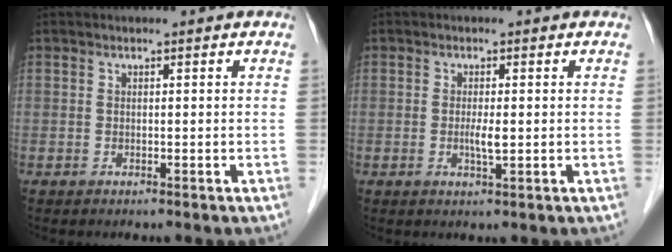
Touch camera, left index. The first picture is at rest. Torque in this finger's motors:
{"motor_torque": [0.20, 0.11, 0.06, 0.04]}